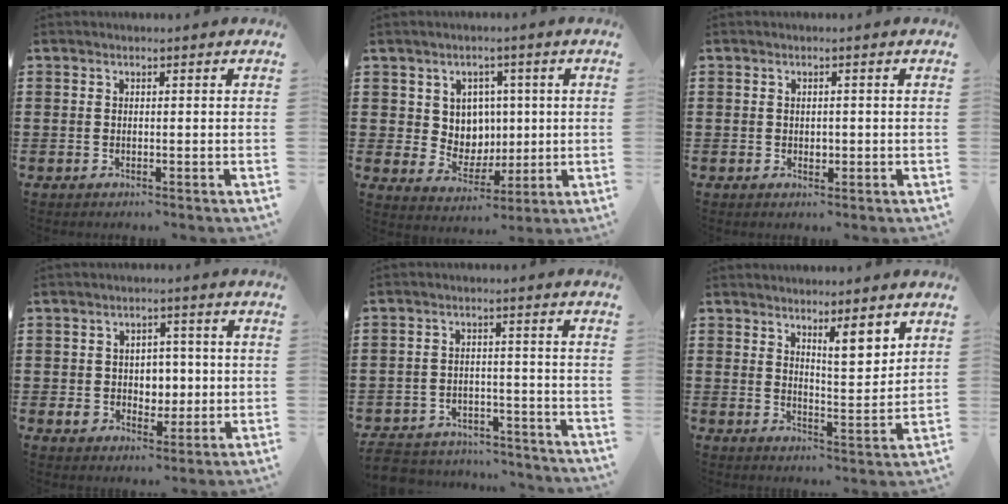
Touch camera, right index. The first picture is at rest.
{"total": 5.6, "force": [2.0, 5.0, 1.2], "torque": [-0.046, 0.000, 0.037]}
{"total": 1.1, "force": [0.0, 0.7, 0.8], "torque": [-0.016, 0.004, -0.001]}
{"total": 4.6, "force": [0.1, 4.2, 2.0], "torque": [-0.046, 0.010, -0.001]}
{"total": 4.5, "force": [-4.4, 0.9, 0.4], "torque": [-0.016, 0.007, -0.091]}
{"total": 6.1, "force": [4.5, 1.7, 3.8], "torque": [-0.062, -0.012, 0.075]}